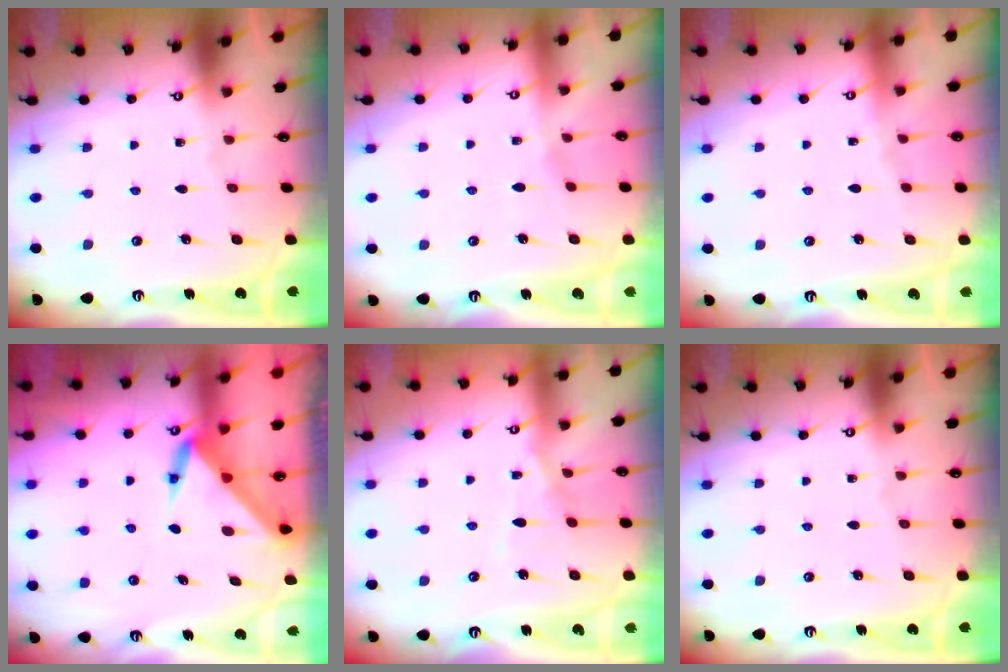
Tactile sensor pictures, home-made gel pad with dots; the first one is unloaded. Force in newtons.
{"total": 4.8, "press": 4.7, "slide": 0.7}
{"total": 2.2, "press": 2.1, "slide": 0.5}
{"total": 3.6, "press": 3.6, "slide": 0.2}
{"total": 7.9, "press": 7.9, "slide": 0.5}
{"total": 0.0}